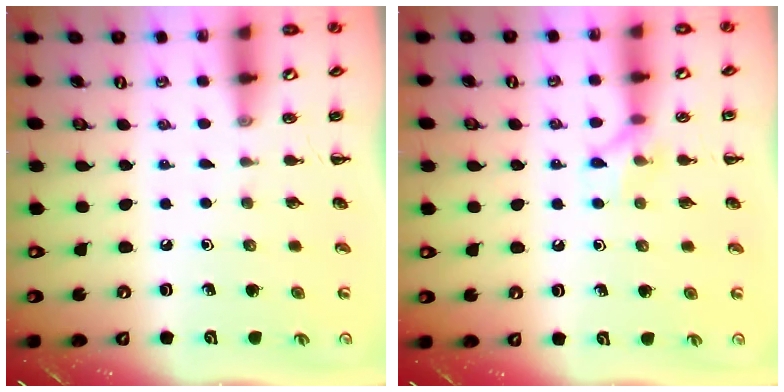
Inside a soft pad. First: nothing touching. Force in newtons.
{"total": 7.0, "press": 6.9, "slide": 0.7}